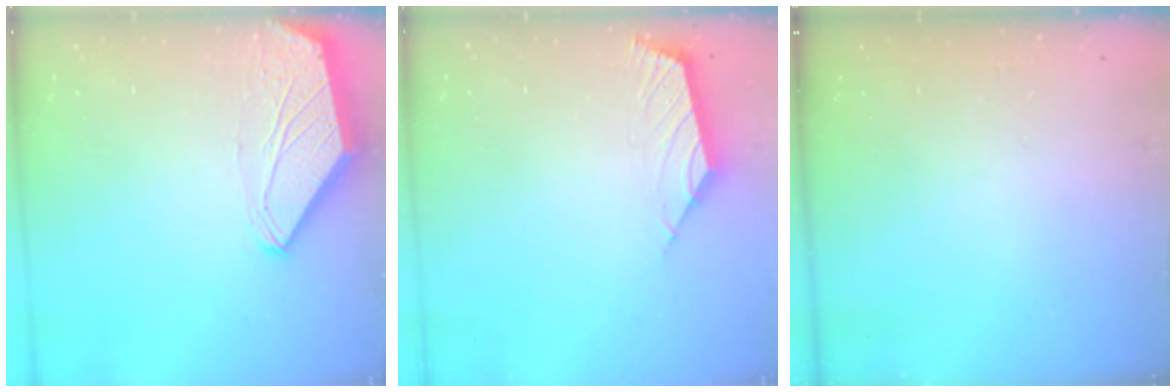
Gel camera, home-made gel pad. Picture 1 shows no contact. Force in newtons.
{"total": 3.0, "press": 2.9, "slide": 0.8}
{"total": 0.0}